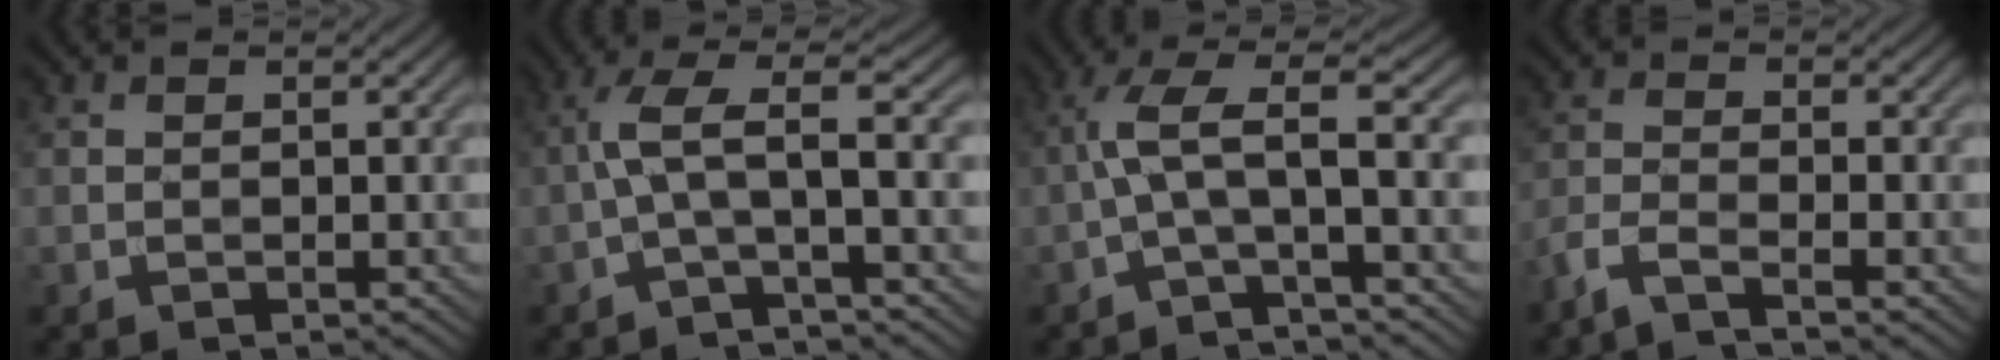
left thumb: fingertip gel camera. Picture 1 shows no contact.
{"total": 5.5, "force": [-1.0, 0.8, 5.3], "torque": [-0.106, 0.023, -0.036]}
{"total": 6.1, "force": [-1.1, 1.1, 5.9], "torque": [-0.115, 0.022, -0.038]}
{"total": 3.6, "force": [-2.7, 0.5, 2.3], "torque": [-0.047, -0.006, -0.073]}